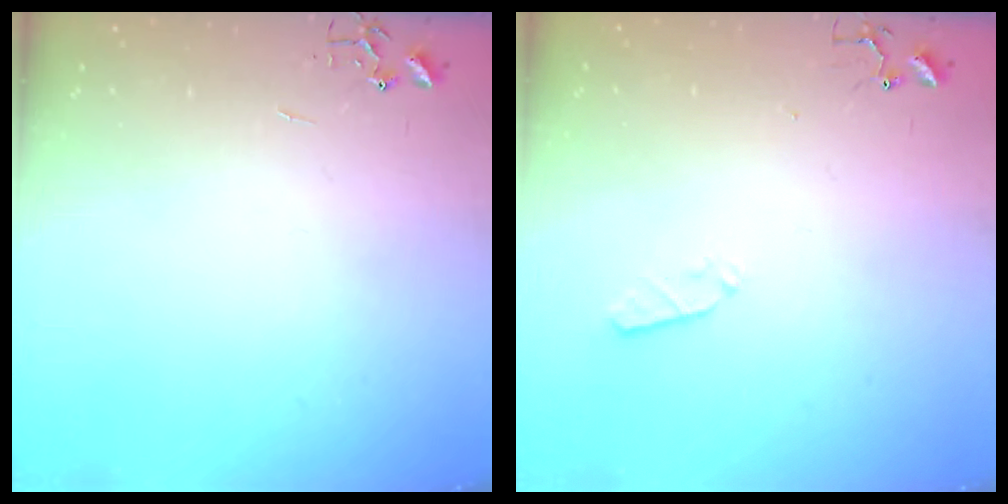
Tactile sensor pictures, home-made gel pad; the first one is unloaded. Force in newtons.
{"total": 3.6, "press": 3.6, "slide": 0.5}